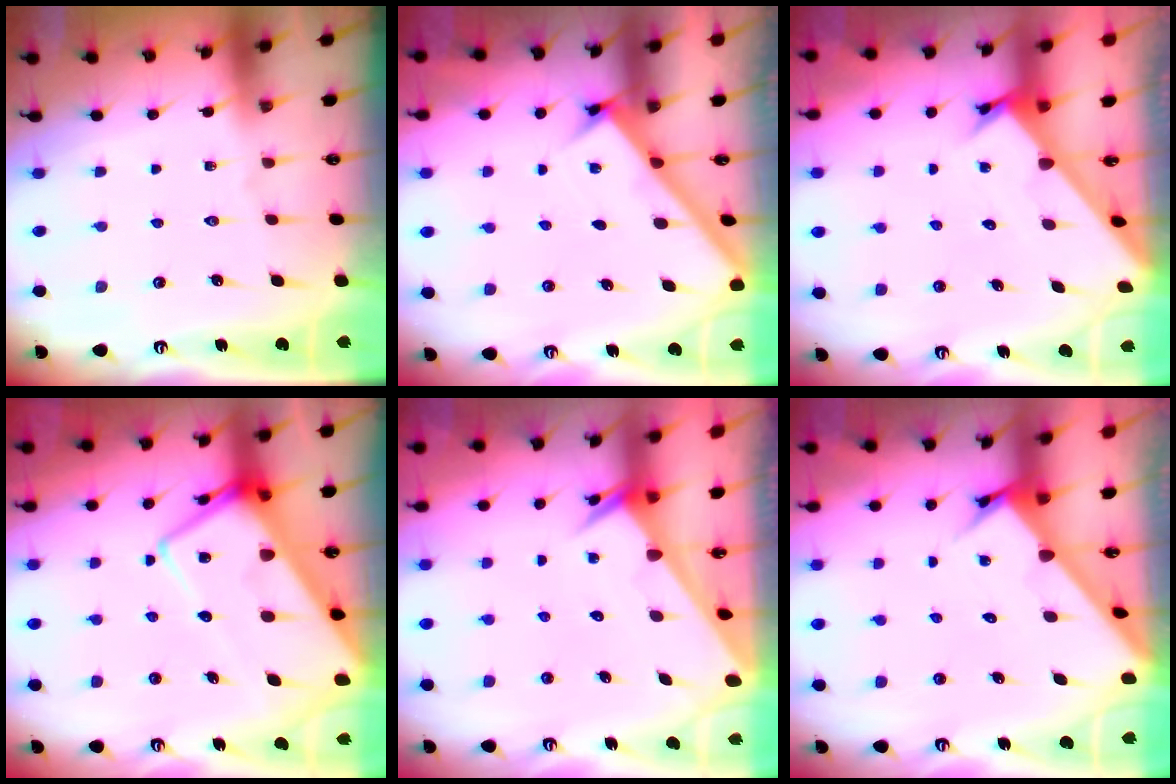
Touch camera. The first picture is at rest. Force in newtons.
{"total": 2.7, "press": 2.7, "slide": 0.3}
{"total": 2.4, "press": 2.4, "slide": 0.0}
{"total": 13.9, "press": 13.9, "slide": 1.2}
{"total": 2.5, "press": 2.5, "slide": 0.1}
{"total": 3.2, "press": 3.2, "slide": 0.2}